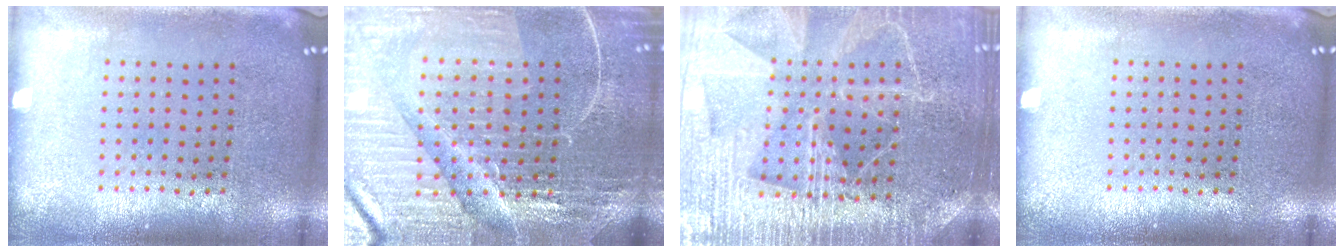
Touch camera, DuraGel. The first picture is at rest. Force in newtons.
{"total": 5.2, "press": 4.9, "slide": 1.8}
{"total": 4.5, "press": 4.2, "slide": 1.7}
{"total": 0.0}